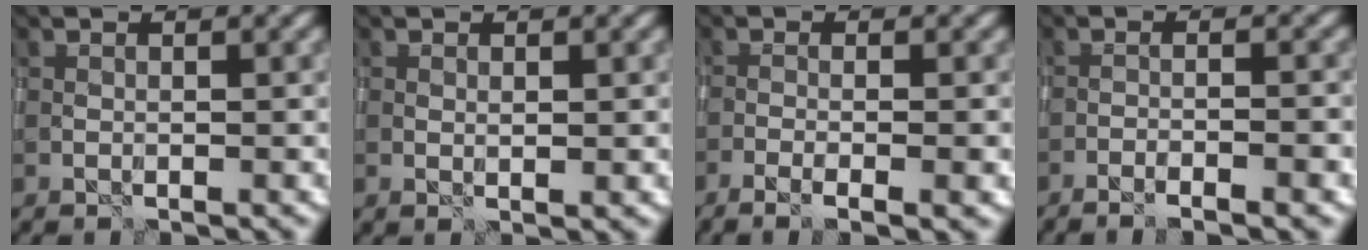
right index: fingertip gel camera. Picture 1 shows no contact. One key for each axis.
{"total": 0.8, "fx": 0.1, "fy": 0.3, "fz": 0.7, "tx": -0.011, "ty": -0.002, "tz": 0.003}
{"total": 4.1, "fx": -1.8, "fy": 1.1, "fz": 3.5, "tx": -0.051, "ty": -0.001, "tz": -0.034}
{"total": 4.5, "fx": -2.8, "fy": 0.9, "fz": 3.4, "tx": -0.044, "ty": 0.015, "tz": -0.046}